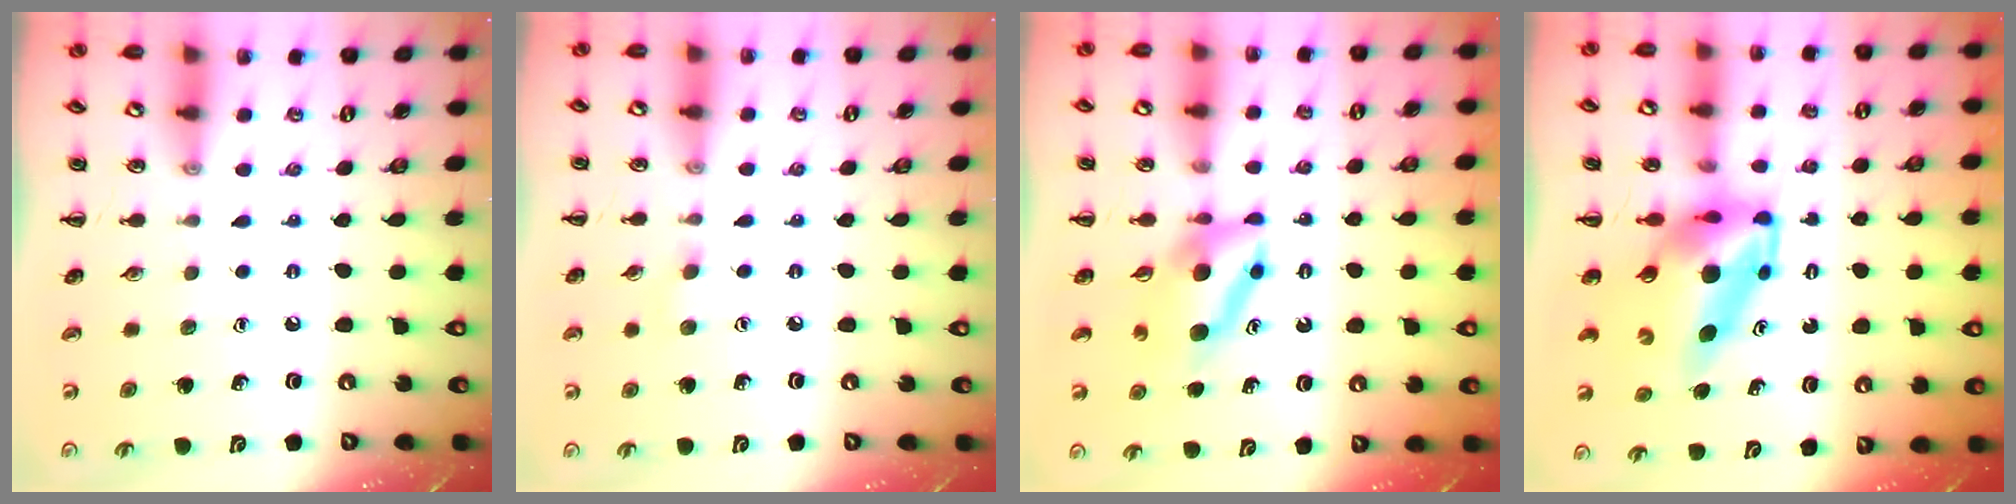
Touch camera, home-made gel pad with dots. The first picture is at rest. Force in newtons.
{"total": 4.4, "press": 4.0, "slide": 1.7}
{"total": 7.6, "press": 7.4, "slide": 1.6}
{"total": 8.0, "press": 7.6, "slide": 2.5}